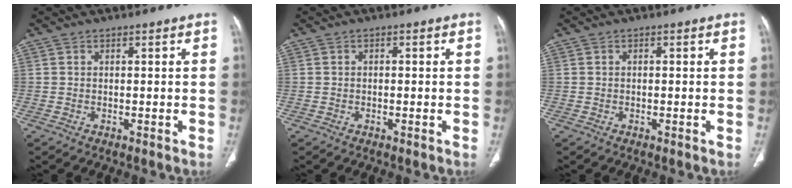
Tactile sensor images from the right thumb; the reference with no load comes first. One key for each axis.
{"total": 0.5, "fx": 0.0, "fy": 0.3, "fz": 0.4, "tx": -0.006, "ty": 0.001, "tz": -0.002}
{"total": 0.0}